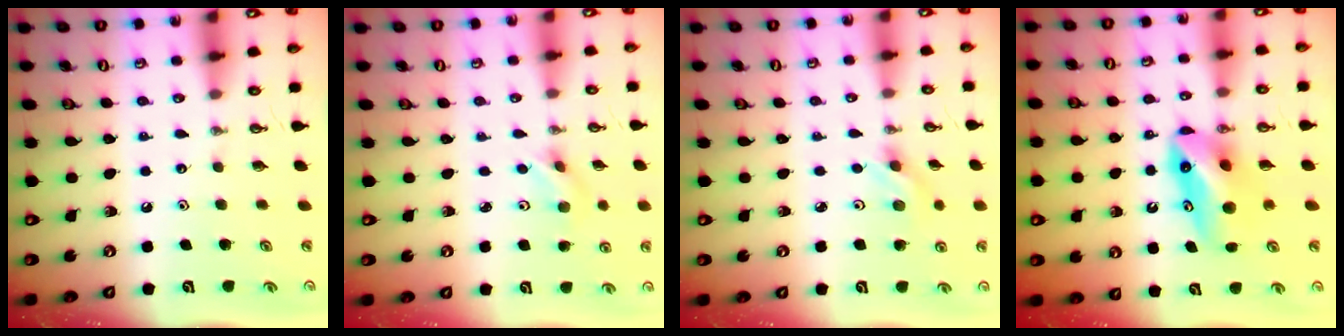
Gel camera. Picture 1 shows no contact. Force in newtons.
{"total": 2.6, "press": 2.4, "slide": 0.9}
{"total": 2.8, "press": 2.5, "slide": 1.3}
{"total": 10.7, "press": 8.6, "slide": 6.3}